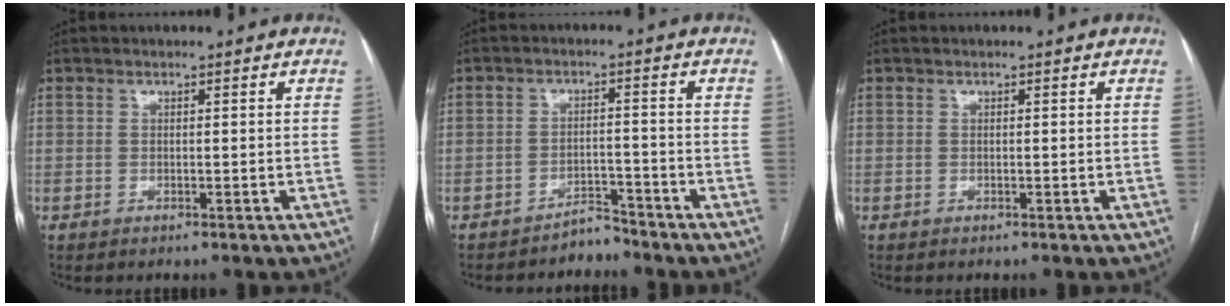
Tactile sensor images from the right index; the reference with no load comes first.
{"total": 3.0, "force": [-2.9, 0.8, -0.2], "torque": [0.009, -0.003, -0.046]}
{"total": 0.0}